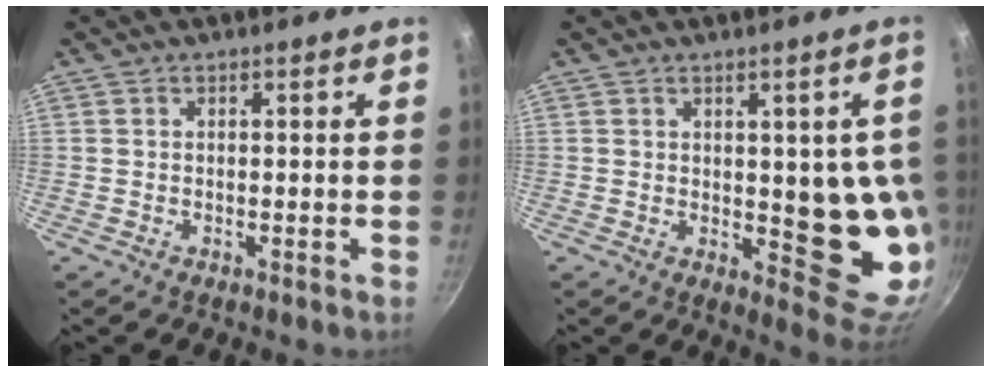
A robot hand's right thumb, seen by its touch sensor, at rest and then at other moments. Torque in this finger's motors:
{"motor_torque": [1.89, 1.89, 0.05, 0.03, 0.34]}